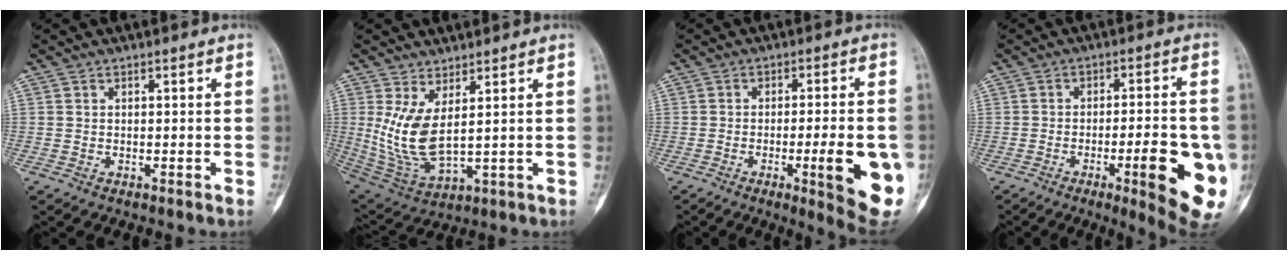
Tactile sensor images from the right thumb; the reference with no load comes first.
{"total": 10.5, "force": [2.5, 4.0, 9.4], "torque": [-0.199, -0.031, 0.068]}
{"total": 13.5, "force": [-3.7, 2.6, 12.7], "torque": [-0.159, -0.008, -0.044]}
{"total": 15.4, "force": [-4.6, 3.5, 14.3], "torque": [-0.172, 0.000, -0.056]}